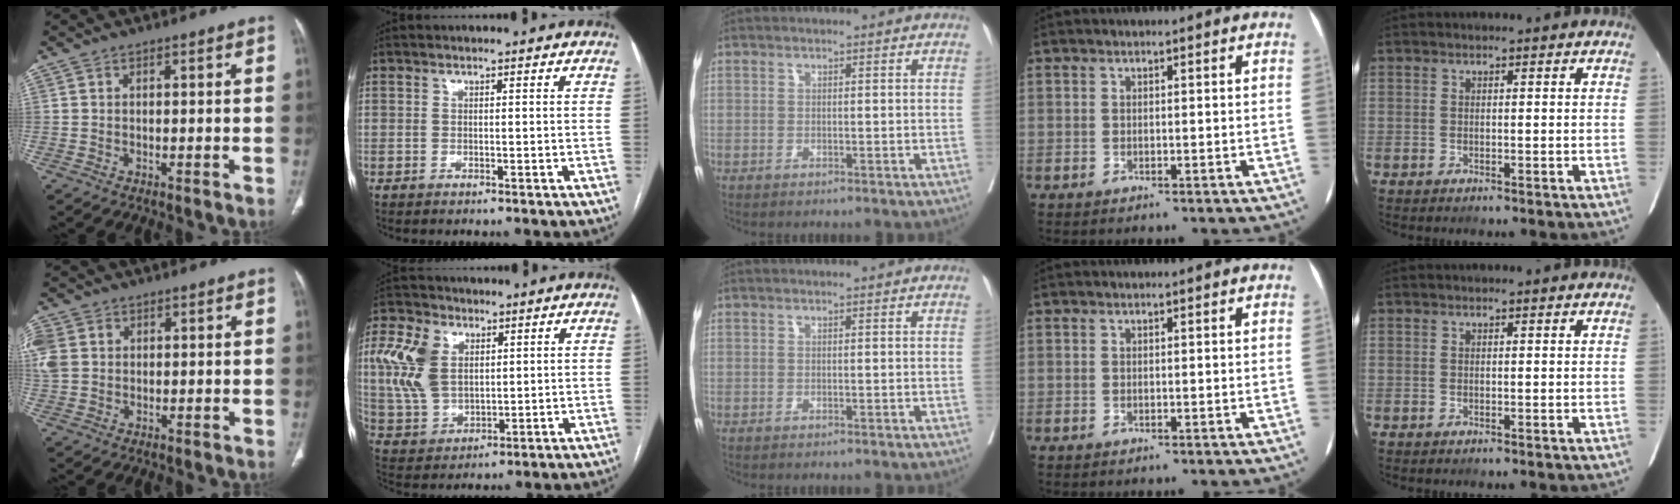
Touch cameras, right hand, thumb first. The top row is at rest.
{"thumb": {"total": 7.8, "force": [1.6, 6.3, 4.4], "torque": [-0.125, 0.013, 0.036]}, "index": {"total": 11.0, "force": [3.3, 7.3, 7.6], "torque": [-0.186, 0.022, 0.073]}}